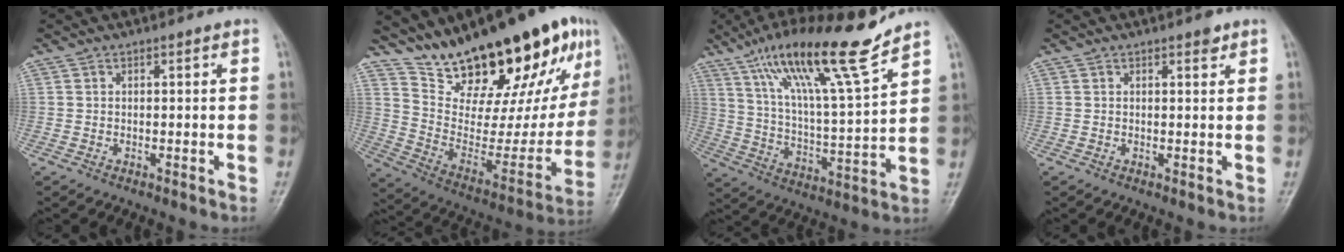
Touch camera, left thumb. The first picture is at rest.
{"total": 29.1, "force": [19.5, 10.8, 18.7], "torque": [-0.245, -0.080, 0.311]}
{"total": 19.0, "force": [13.4, 1.9, 13.3], "torque": [-0.213, -0.064, 0.234]}
{"total": 1.4, "force": [1.0, 0.6, 0.9], "torque": [-0.006, -0.004, 0.011]}